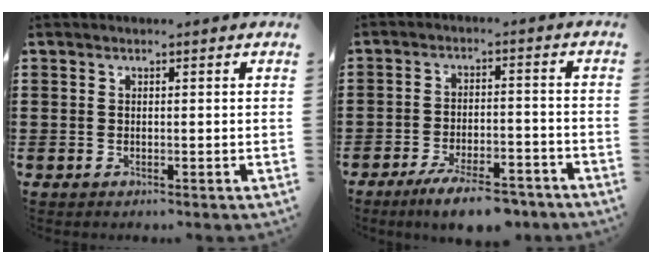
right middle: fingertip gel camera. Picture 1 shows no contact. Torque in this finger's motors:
{"motor_torque": [1.32, -0.82, 0.25, 0.17]}